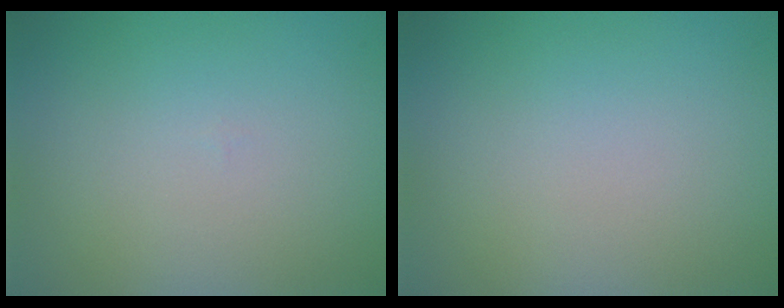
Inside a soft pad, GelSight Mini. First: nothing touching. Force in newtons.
{"total": 0.0}